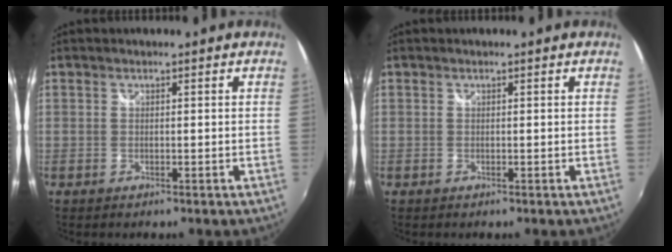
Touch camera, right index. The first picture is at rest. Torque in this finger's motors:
{"motor_torque": [-0.02, 0.02, 0.02, 0.00]}